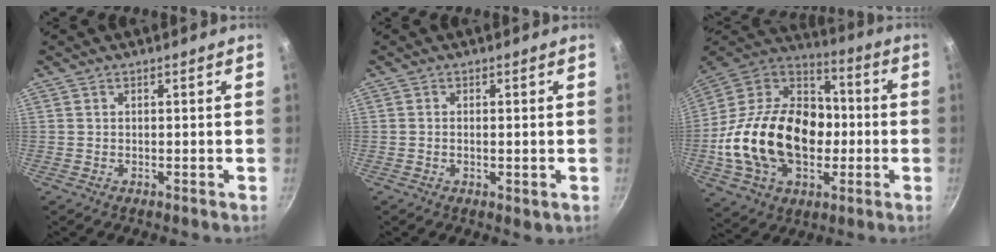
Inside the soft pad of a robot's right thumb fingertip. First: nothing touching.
{"total": 2.2, "force": [-0.4, 0.8, 2.0], "torque": [-0.032, -0.005, -0.006]}
{"total": 28.0, "force": [-3.6, 19.3, 19.9], "torque": [-0.330, 0.045, -0.063]}